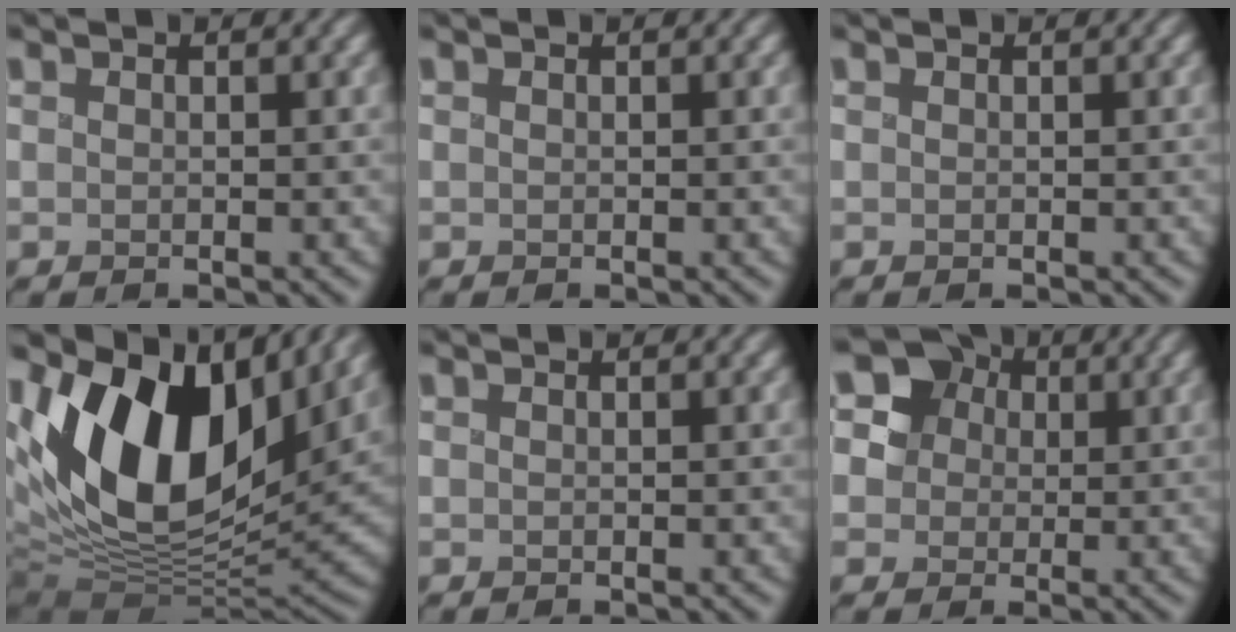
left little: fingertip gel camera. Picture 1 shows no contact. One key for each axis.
{"total": 0.0}
{"total": 0.0}
{"total": 15.4, "fx": 4.9, "fy": 8.9, "fz": 11.6, "tx": -0.204, "ty": 0.015, "tz": 0.082}
{"total": 0.0}
{"total": 9.9, "fx": 4.3, "fy": 8.1, "fz": 3.9, "tx": -0.102, "ty": 0.027, "tz": 0.063}